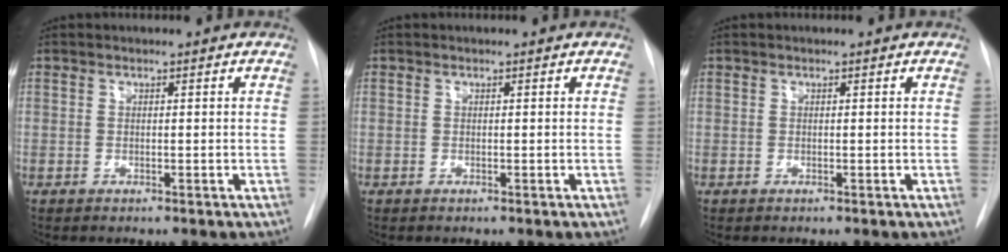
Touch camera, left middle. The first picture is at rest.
{"total": 0.0}
{"total": 0.0}